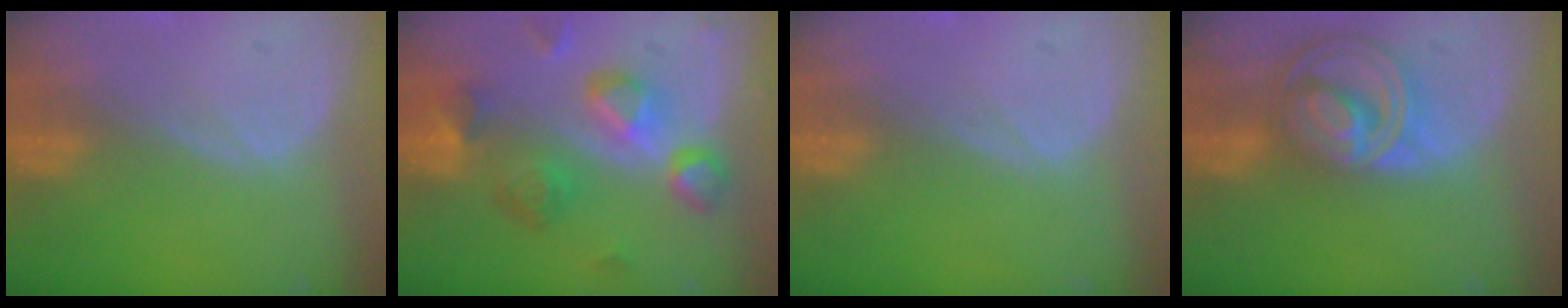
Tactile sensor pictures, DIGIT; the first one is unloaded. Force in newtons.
{"total": 8.9, "press": 8.5, "slide": 2.7}
{"total": 0.0}
{"total": 8.5, "press": 7.2, "slide": 4.5}